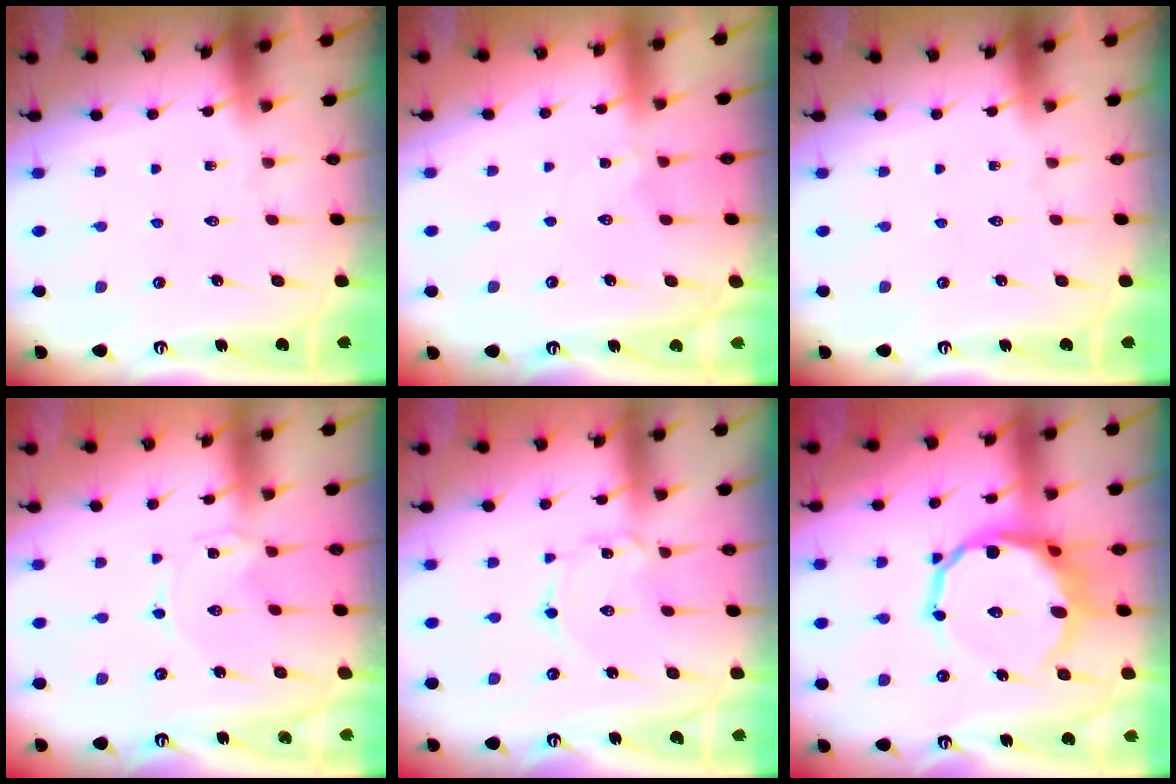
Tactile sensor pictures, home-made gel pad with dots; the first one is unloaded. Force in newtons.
{"total": 2.4, "press": 2.4, "slide": 0.4}
{"total": 0.0}
{"total": 0.0}
{"total": 2.1, "press": 2.1, "slide": 0.1}
{"total": 12.6, "press": 11.8, "slide": 4.3}